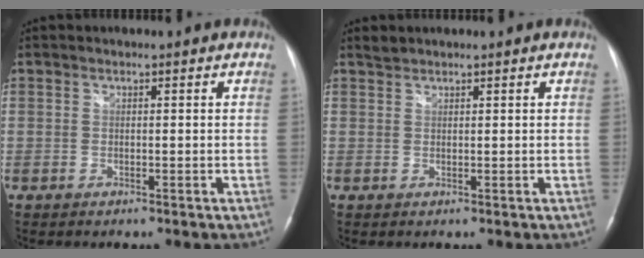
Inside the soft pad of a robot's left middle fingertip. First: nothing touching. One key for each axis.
{"total": 1.0, "fx": 1.0, "fy": 0.1, "fz": 0.0, "tx": -0.005, "ty": 0.004, "tz": 0.022}